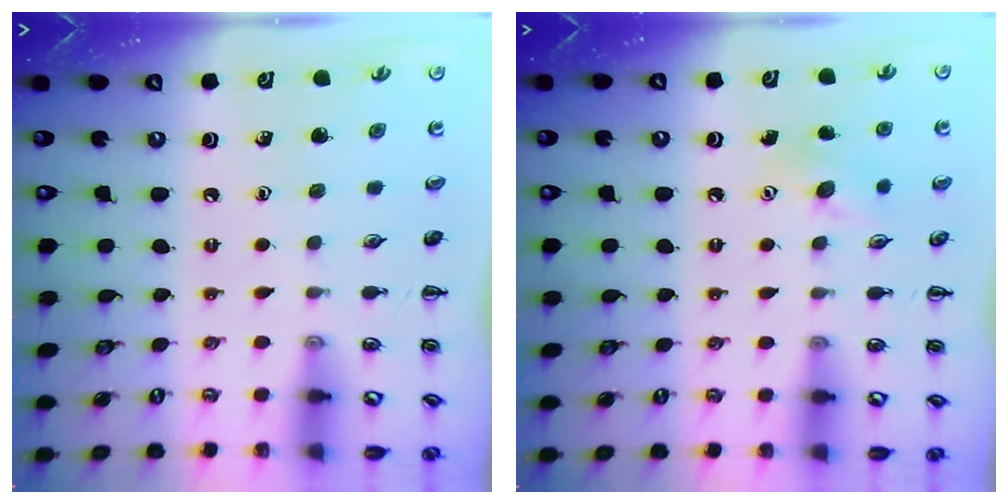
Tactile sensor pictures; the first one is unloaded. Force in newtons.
{"total": 6.9, "press": 6.7, "slide": 1.7}